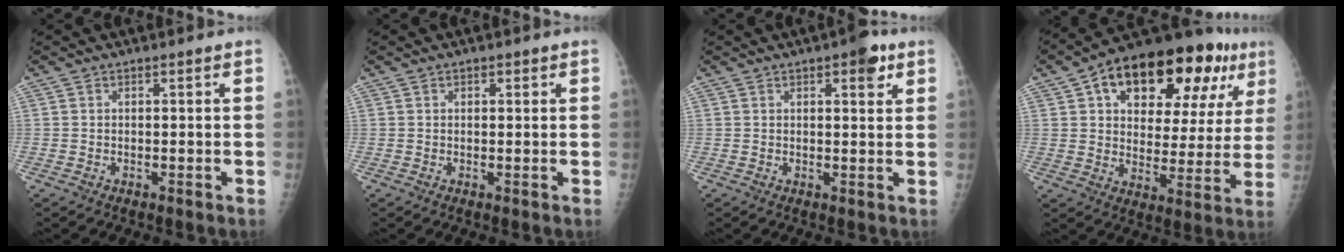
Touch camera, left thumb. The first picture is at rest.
{"total": 0.7, "force": [0.4, 0.5, 0.2], "torque": [0.006, -0.002, 0.003]}
{"total": 4.6, "force": [2.4, 1.7, 3.5], "torque": [-0.032, -0.007, 0.026]}
{"total": 25.5, "force": [11.8, 13.1, 18.4], "torque": [-0.232, 0.013, 0.173]}